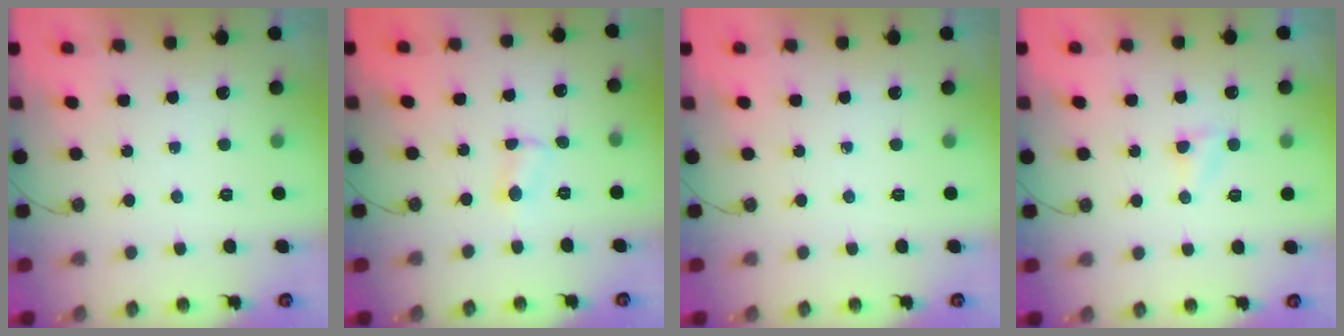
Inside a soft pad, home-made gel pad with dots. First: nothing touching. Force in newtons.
{"total": 2.7, "press": 2.6, "slide": 0.5}
{"total": 0.0}
{"total": 2.7, "press": 2.7, "slide": 0.3}